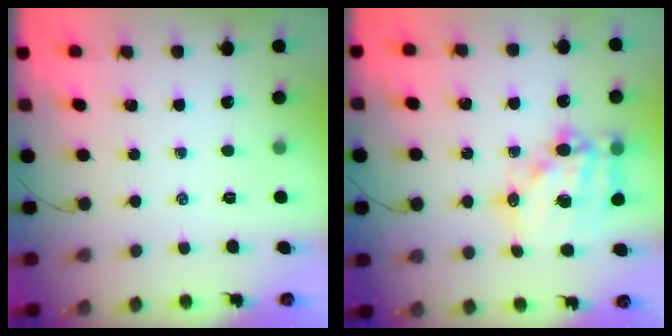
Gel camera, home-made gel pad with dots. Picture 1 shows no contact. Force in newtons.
{"total": 16.9, "press": 16.5, "slide": 3.5}